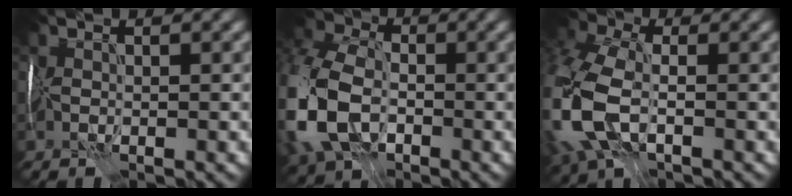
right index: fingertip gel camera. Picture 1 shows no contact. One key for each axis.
{"total": 13.9, "fx": -3.9, "fy": 9.3, "fz": 9.6, "tx": -0.243, "ty": -0.019, "tz": -0.086}
{"total": 12.3, "fx": -2.8, "fy": 7.7, "fz": 9.1, "tx": -0.243, "ty": -0.021, "tz": -0.053}